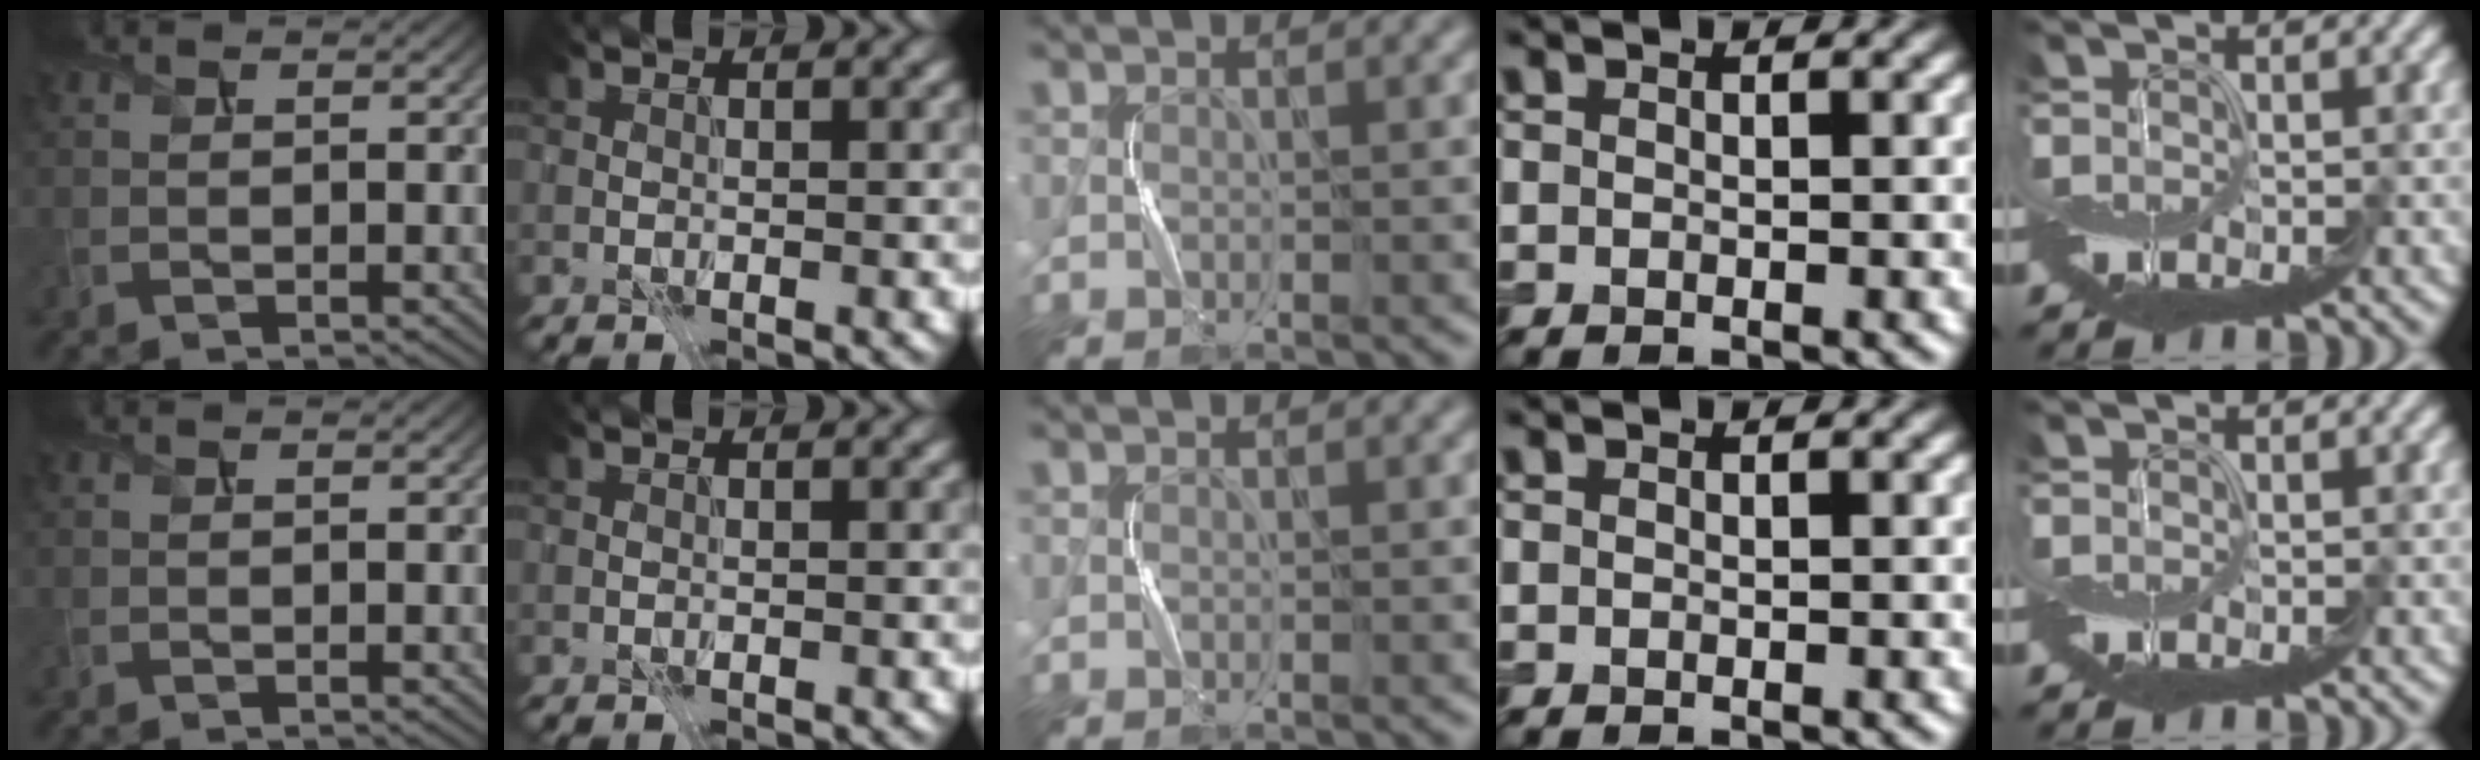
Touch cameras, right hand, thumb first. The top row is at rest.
{}